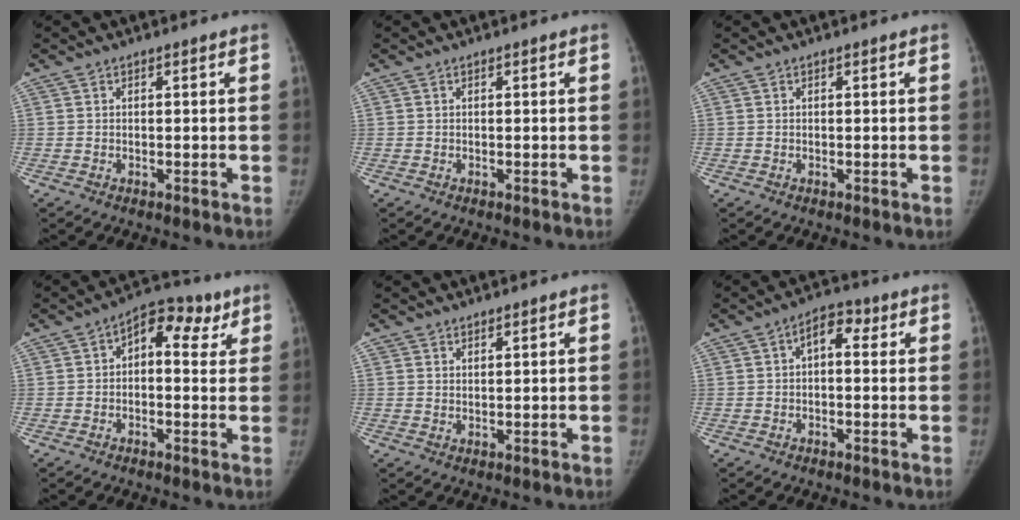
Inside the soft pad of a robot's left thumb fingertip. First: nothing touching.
{"total": 0.0}
{"total": 0.0}
{"total": 8.7, "force": [3.0, 5.3, 6.3], "torque": [-0.045, 0.017, 0.032]}
{"total": 1.3, "force": [1.2, 0.5, 0.2], "torque": [0.010, -0.009, 0.019]}
{"total": 4.8, "force": [1.0, 2.9, 3.7], "torque": [-0.033, 0.017, 0.006]}